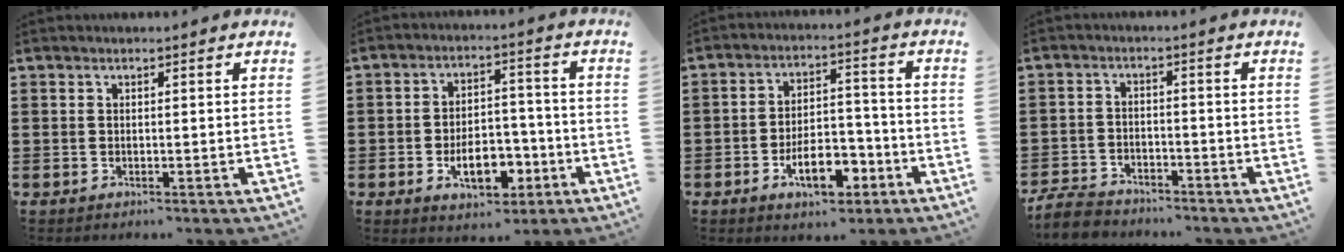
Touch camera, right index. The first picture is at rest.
{"total": 8.8, "force": [-3.5, 4.9, 6.4], "torque": [-0.086, 0.005, -0.062]}
{"total": 9.4, "force": [-4.5, 4.5, 6.9], "torque": [-0.104, 0.006, -0.079]}
{"total": 4.8, "force": [-4.6, 1.1, 0.9], "torque": [-0.035, 0.002, -0.097]}